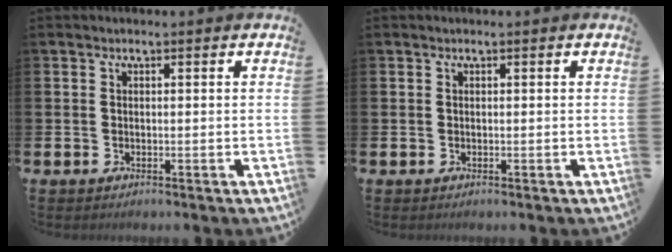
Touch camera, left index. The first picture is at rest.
{"total": 0.0}